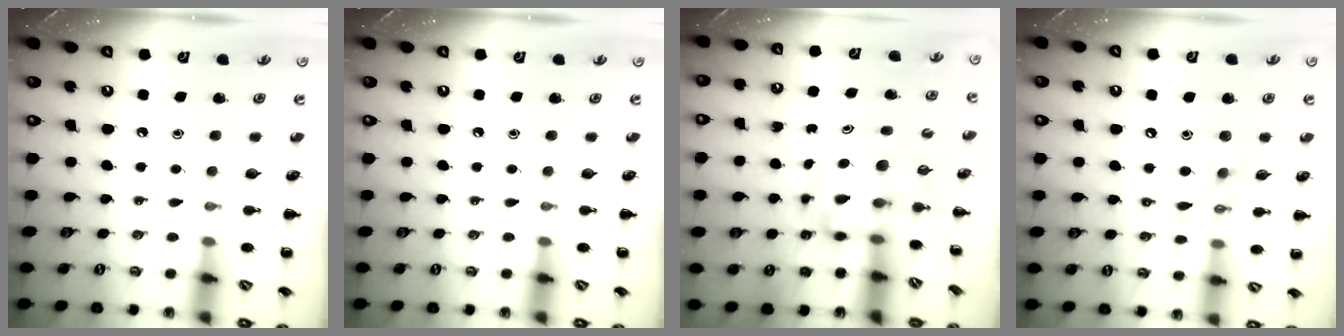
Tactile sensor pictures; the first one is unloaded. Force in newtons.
{"total": 0.0}
{"total": 3.6, "press": 3.6, "slide": 0.6}
{"total": 11.1, "press": 10.9, "slide": 1.7}